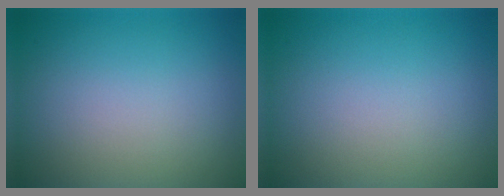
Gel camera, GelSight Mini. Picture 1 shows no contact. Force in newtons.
{"total": 0.0}